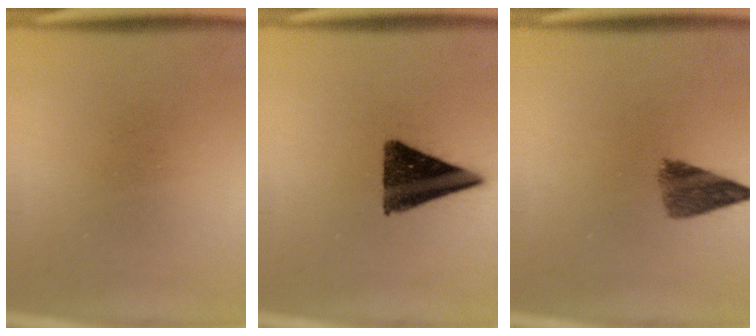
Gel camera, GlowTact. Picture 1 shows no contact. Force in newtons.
{"total": 13.2}
{"total": 5.2}